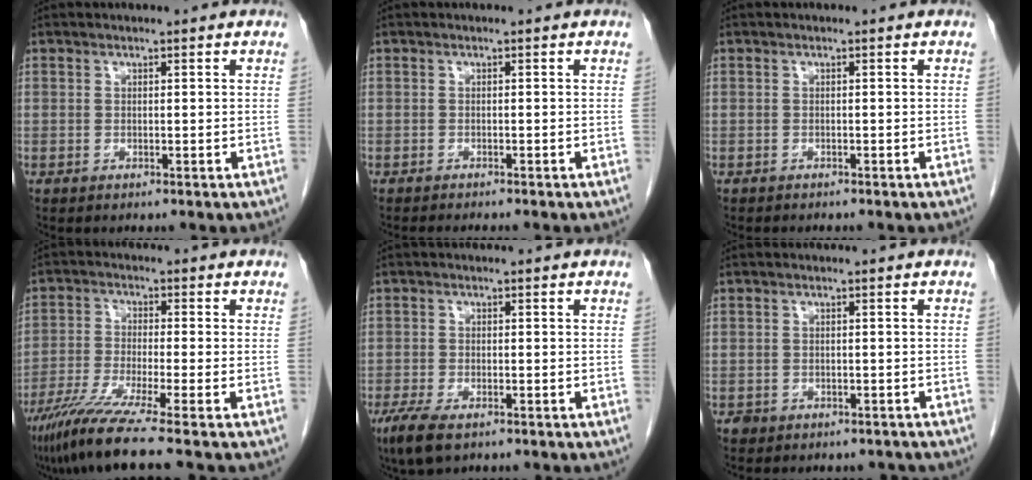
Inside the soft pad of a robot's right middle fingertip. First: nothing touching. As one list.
[{"total": 3.3, "force": [-2.9, 0.4, 1.5], "torque": [-0.021, -0.006, -0.035]}, {"total": 1.5, "force": [-1.3, 0.5, 0.6], "torque": [-0.015, -0.002, -0.013]}, {"total": 9.5, "force": [-7.2, -1.8, 5.9], "torque": [-0.104, -0.039, -0.127]}, {"total": 5.2, "force": [-3.4, 1.7, 3.6], "torque": [-0.077, -0.013, -0.055]}, {"total": 2.6, "force": [-2.0, 1.7, 0.1], "torque": [-0.002, 0.009, -0.027]}]